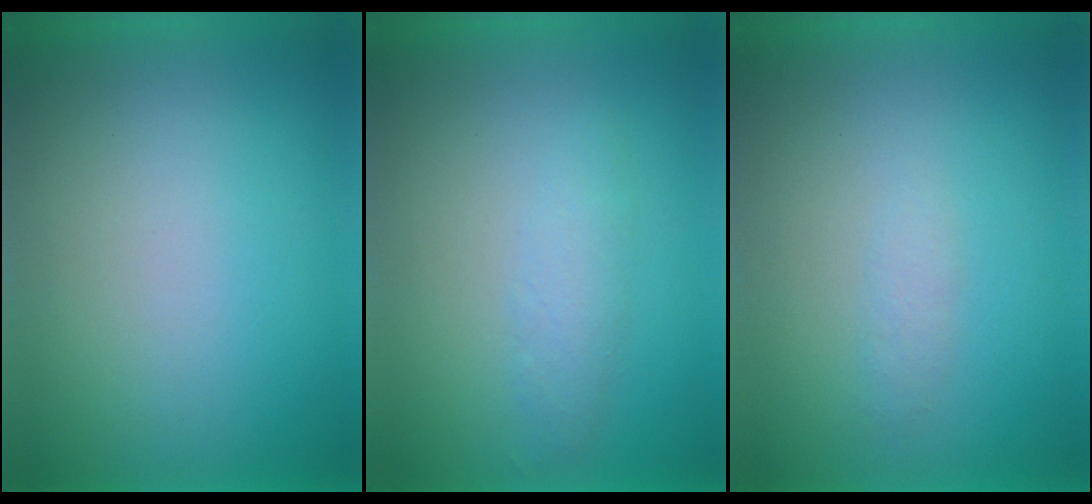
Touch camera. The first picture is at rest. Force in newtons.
{"total": 2.5}
{"total": 1.5}